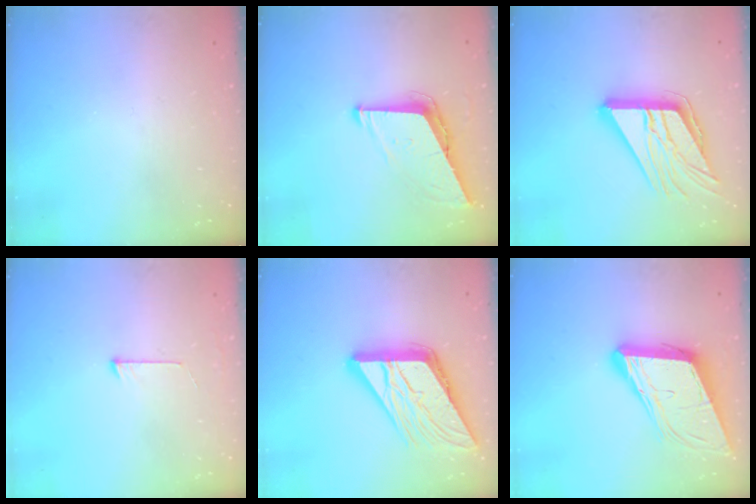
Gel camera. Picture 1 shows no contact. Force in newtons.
{"total": 7.7, "press": 7.7, "slide": 0.3}
{"total": 19.1, "press": 19.0, "slide": 2.2}
{"total": 5.5, "press": 5.5, "slide": 0.5}
{"total": 17.1, "press": 17.1, "slide": 1.8}
{"total": 14.8, "press": 14.1, "slide": 4.2}